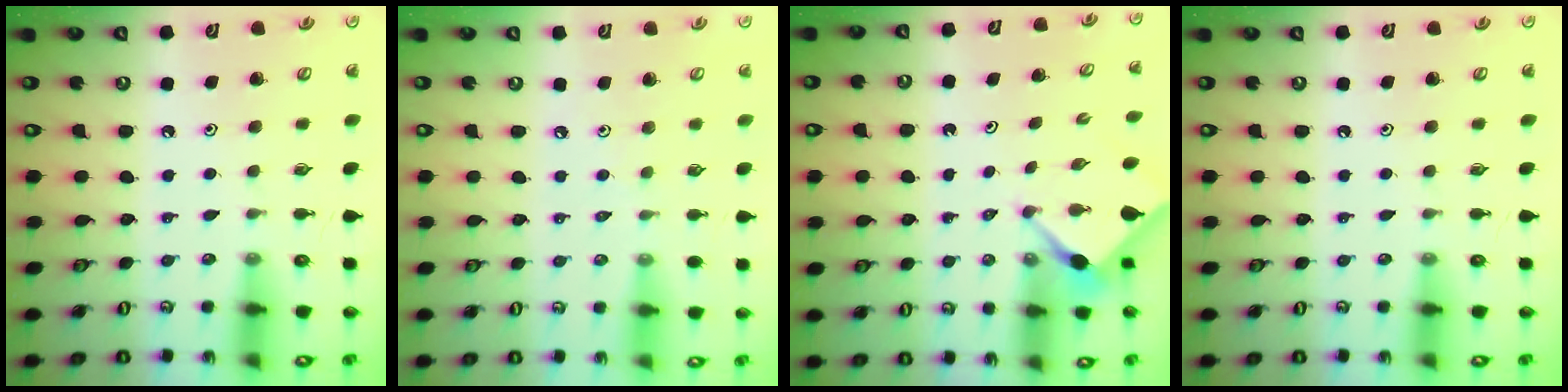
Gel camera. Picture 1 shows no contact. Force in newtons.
{"total": 1.5, "press": 1.5, "slide": 0.4}
{"total": 3.0, "press": 2.9, "slide": 0.3}
{"total": 0.0}